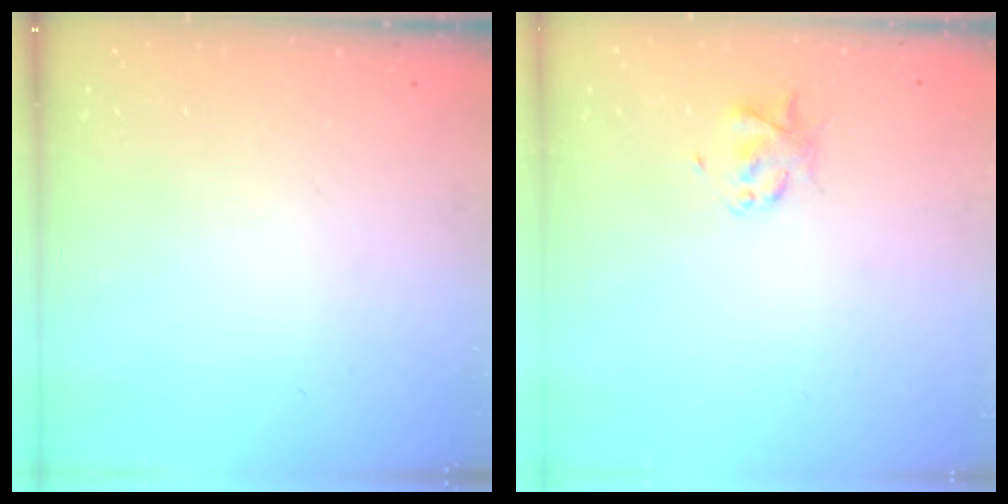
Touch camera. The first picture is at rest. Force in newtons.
{"total": 2.1, "press": 2.1, "slide": 0.4}